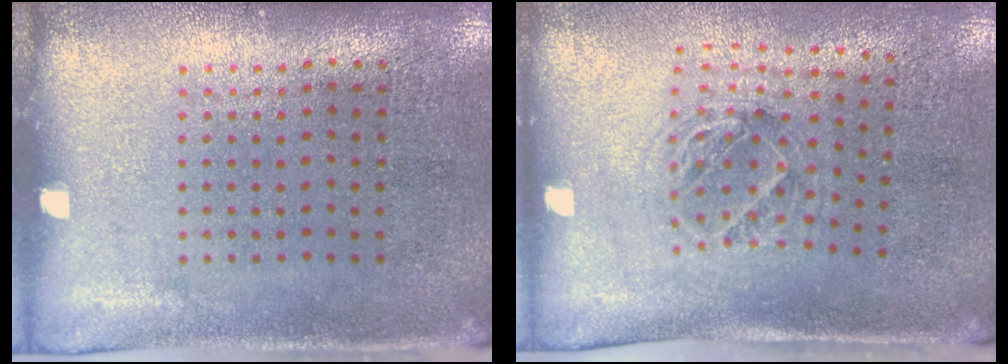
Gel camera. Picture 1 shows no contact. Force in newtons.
{"total": 1.1, "press": 1.1, "slide": 0.3}